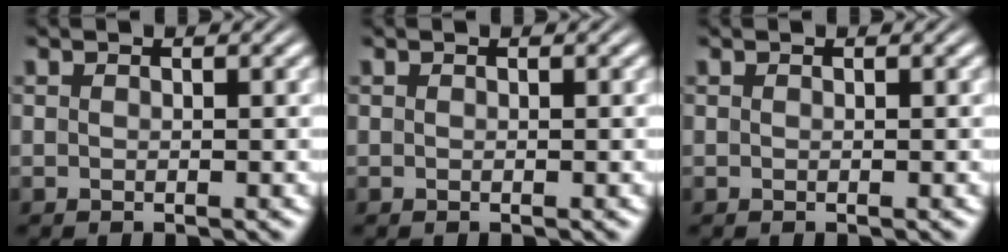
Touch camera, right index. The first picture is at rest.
{"total": 0.0}
{"total": 0.0}